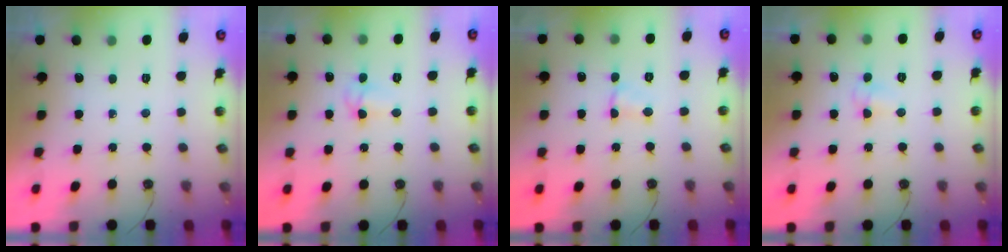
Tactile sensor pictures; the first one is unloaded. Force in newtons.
{"total": 4.0, "press": 3.9, "slide": 0.7}
{"total": 2.6, "press": 2.6, "slide": 0.4}
{"total": 4.9, "press": 4.8, "slide": 0.5}